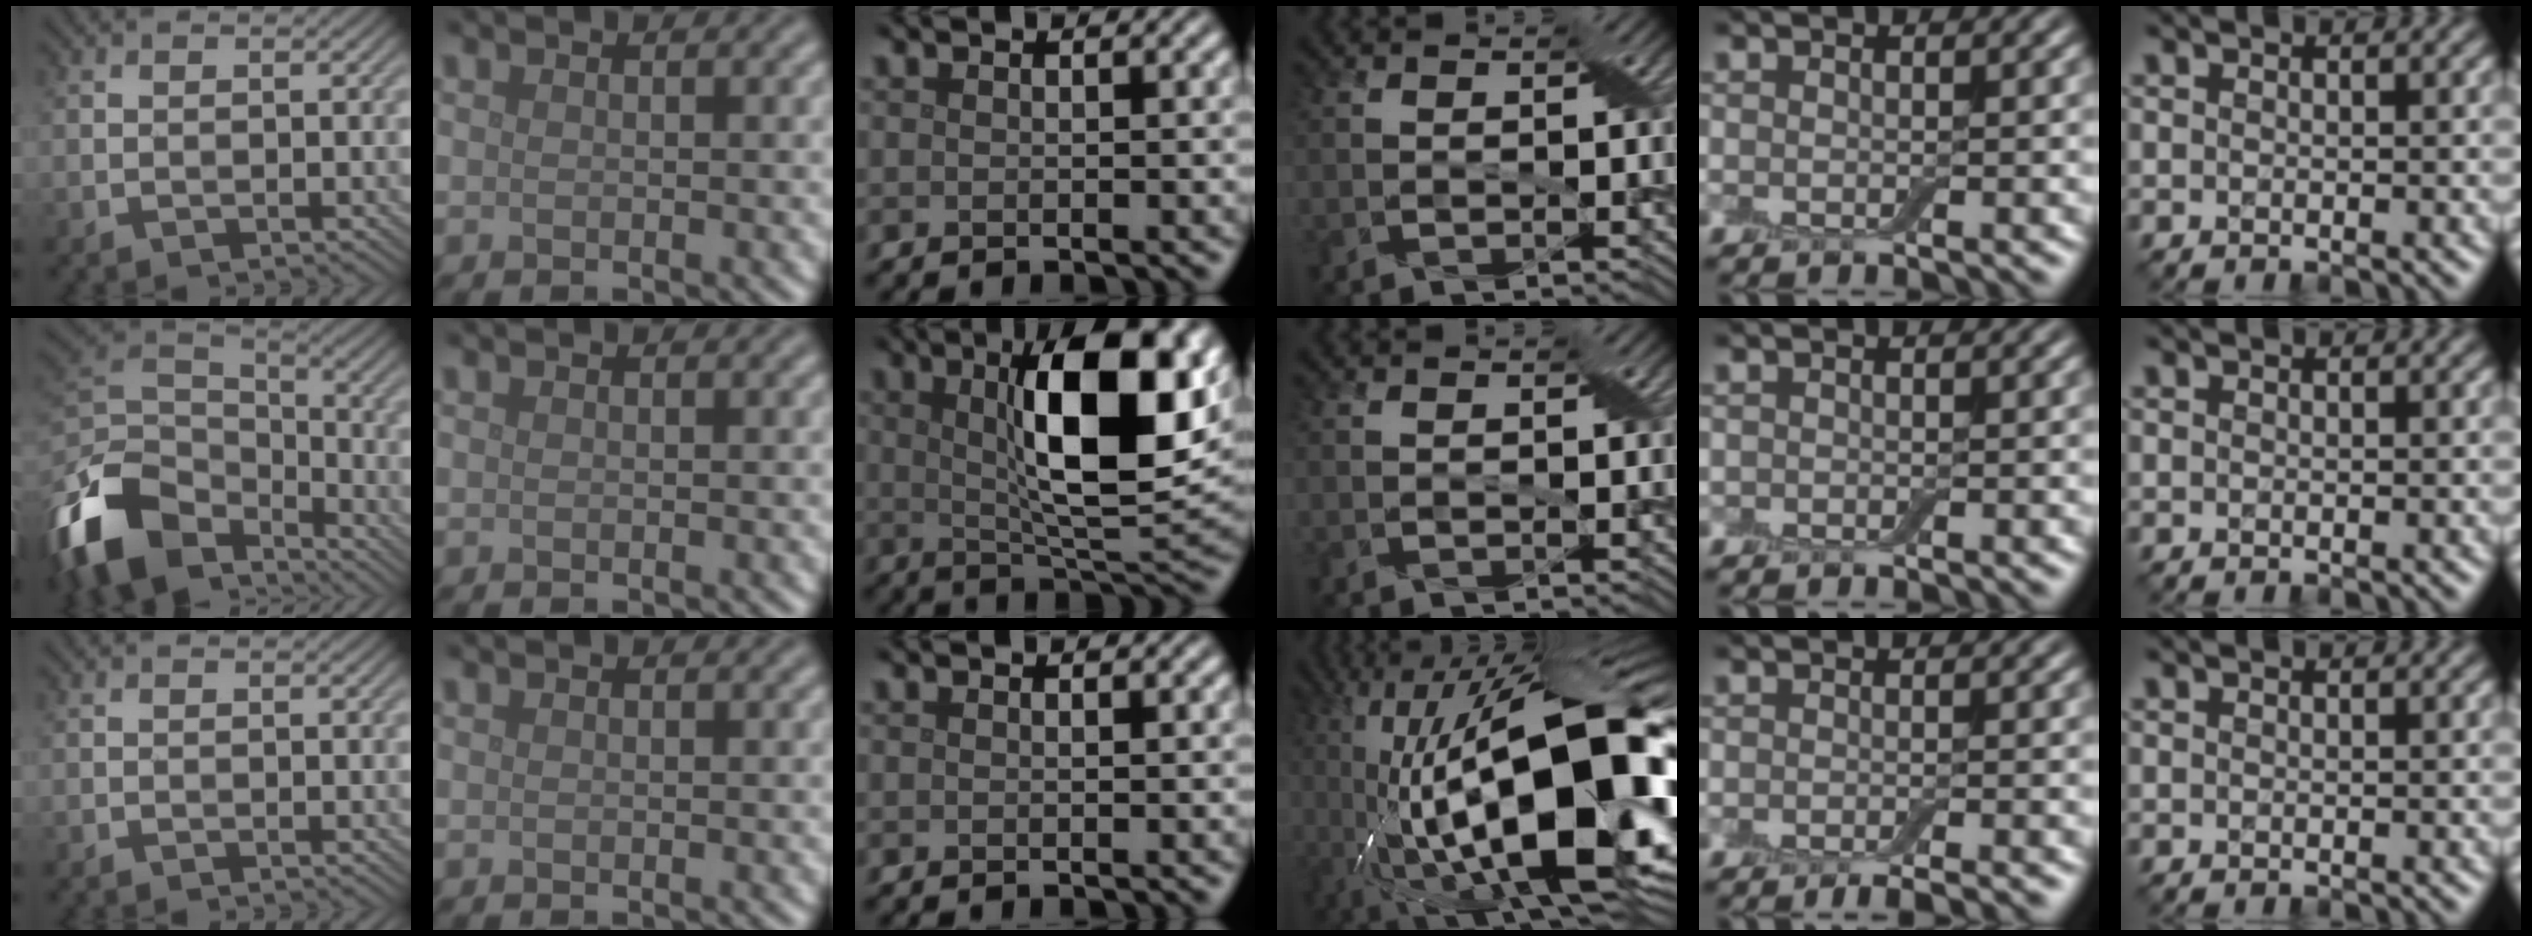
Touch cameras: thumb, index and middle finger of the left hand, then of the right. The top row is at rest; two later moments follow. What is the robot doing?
{"motion": "open", "object": "airpods case & airpods"}